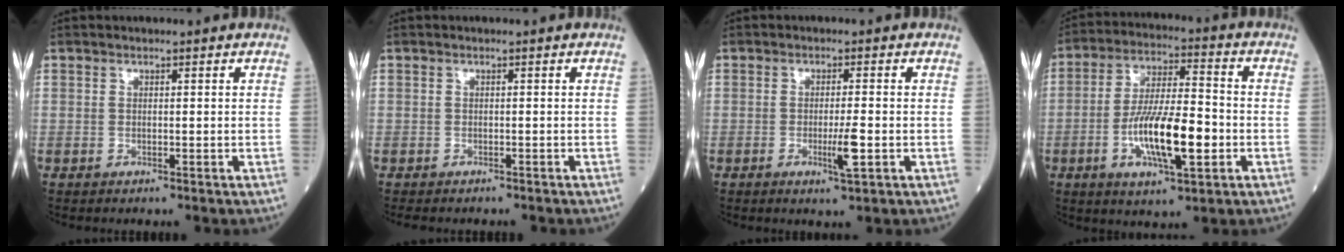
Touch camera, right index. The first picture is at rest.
{"total": 3.7, "force": [-3.1, 1.7, 1.1], "torque": [-0.019, -0.003, -0.042]}
{"total": 3.7, "force": [-1.2, 0.0, 3.5], "torque": [-0.059, -0.007, -0.020]}
{"total": 13.3, "force": [-3.6, 3.1, 12.4], "torque": [-0.230, -0.001, -0.062]}